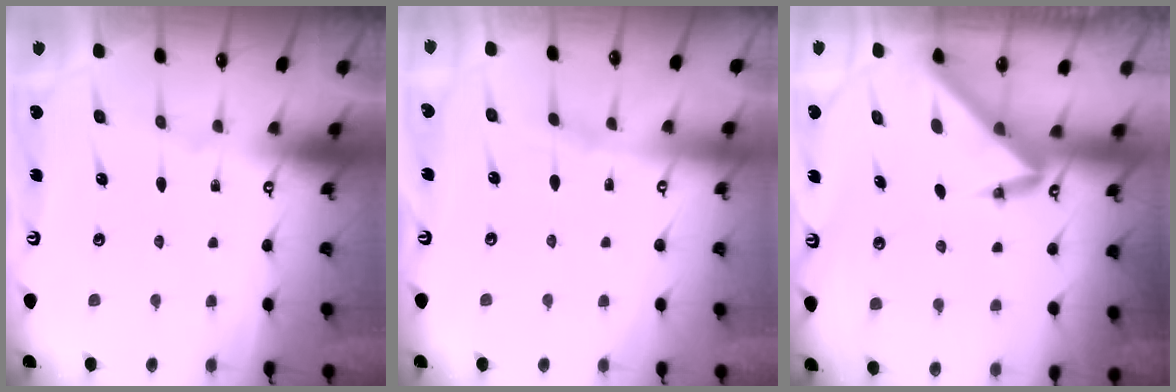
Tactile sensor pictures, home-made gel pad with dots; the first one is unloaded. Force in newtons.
{"total": 2.9, "press": 2.9, "slide": 0.5}
{"total": 3.0, "press": 3.0, "slide": 0.1}